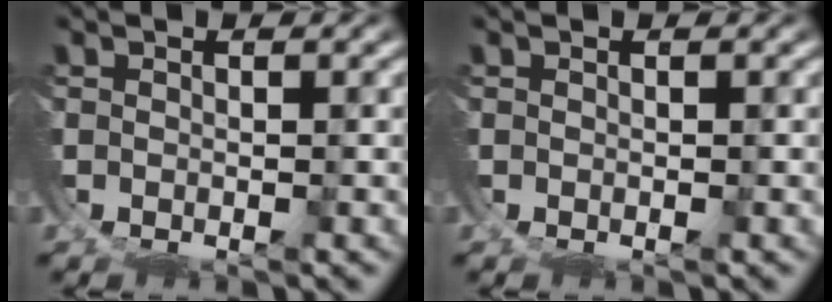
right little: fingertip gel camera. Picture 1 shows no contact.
{"total": 0.0}